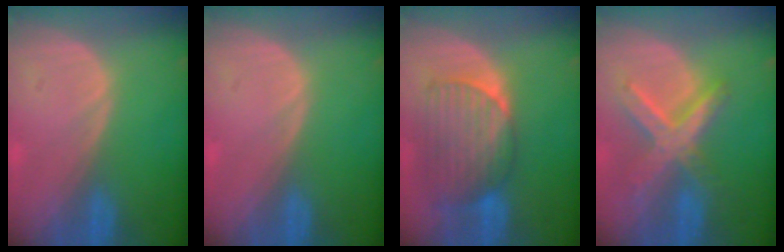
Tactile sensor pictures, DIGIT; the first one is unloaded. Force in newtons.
{"total": 0.0}
{"total": 9.0, "press": 8.4, "slide": 3.3}
{"total": 8.0, "press": 7.0, "slide": 4.0}